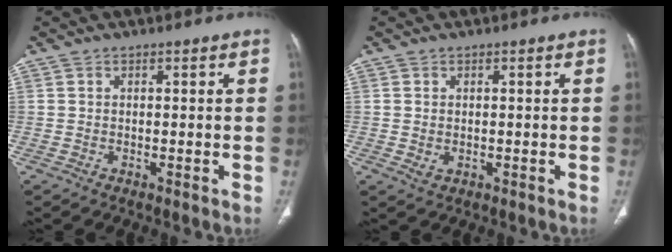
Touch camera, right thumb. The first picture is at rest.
{"total": 1.5, "force": [-0.1, 1.2, 1.0], "torque": [-0.019, -0.003, 0.004]}